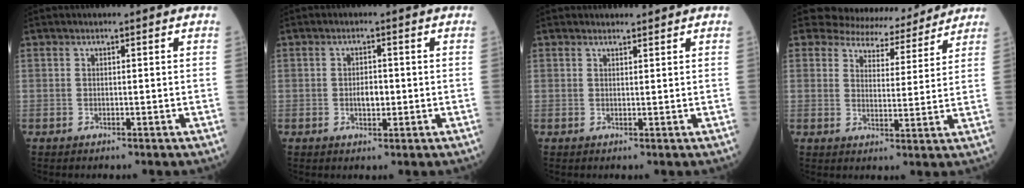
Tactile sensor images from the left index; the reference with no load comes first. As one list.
[{"total": 2.4, "force": [-0.4, 1.2, 2.0], "torque": [-0.034, -0.001, -0.006]}, {"total": 1.1, "force": [1.0, 0.2, -0.1], "torque": [-0.007, -0.002, 0.018]}, {"total": 10.3, "force": [9.7, 3.3, 1.3], "torque": [-0.011, 0.001, 0.121]}]